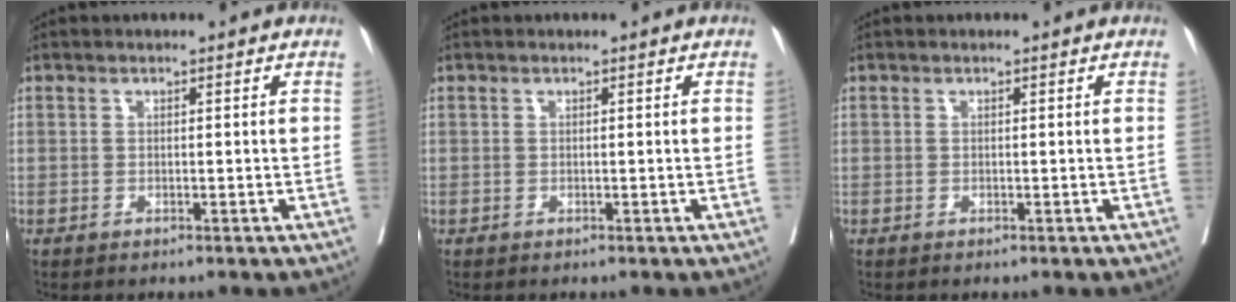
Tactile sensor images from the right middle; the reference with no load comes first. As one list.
[{"total": 0.0}, {"total": 0.0}]